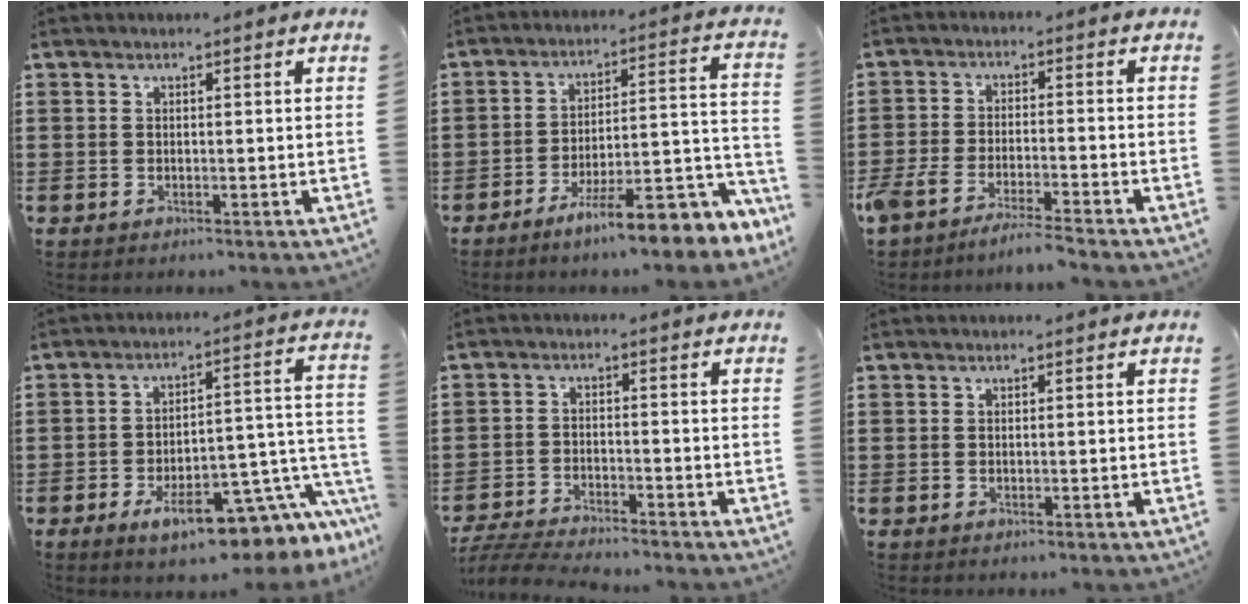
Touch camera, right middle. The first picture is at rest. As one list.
[{"total": 10.6, "force": [-7.9, 1.5, 7.0], "torque": [-0.089, 0.014, -0.142]}, {"total": 4.8, "force": [-4.6, -0.1, 1.5], "torque": [-0.047, -0.014, -0.096]}, {"total": 11.5, "force": [-7.1, 3.7, 8.3], "torque": [-0.106, -0.001, -0.126]}, {"total": 4.8, "force": [-4.6, 0.1, 1.1], "torque": [-0.039, -0.010, -0.097]}, {"total": 0.0}]